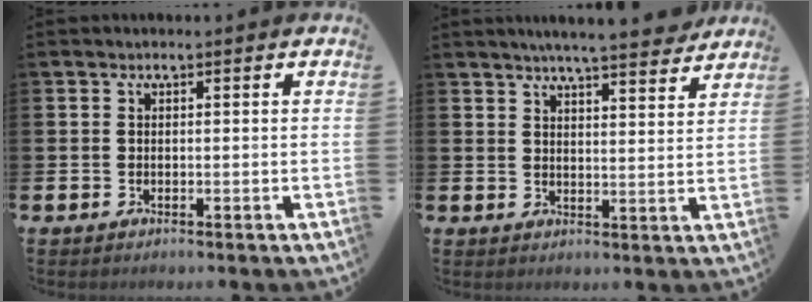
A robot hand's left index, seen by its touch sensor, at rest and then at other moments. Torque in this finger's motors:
{"motor_torque": [0.18, -0.56, 0.81, 0.21]}